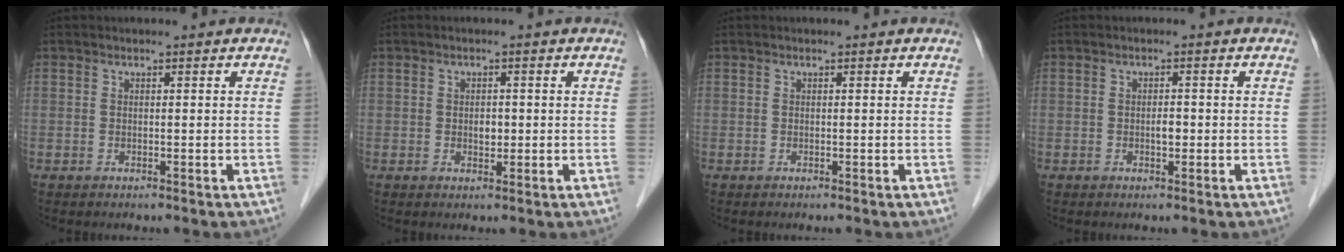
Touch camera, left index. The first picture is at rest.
{"total": 1.6, "force": [-0.1, 1.1, 1.2], "torque": [-0.020, 0.001, 0.000]}
{"total": 0.0}
{"total": 1.3, "force": [-0.3, 0.6, 1.1], "torque": [-0.020, 0.002, -0.005]}